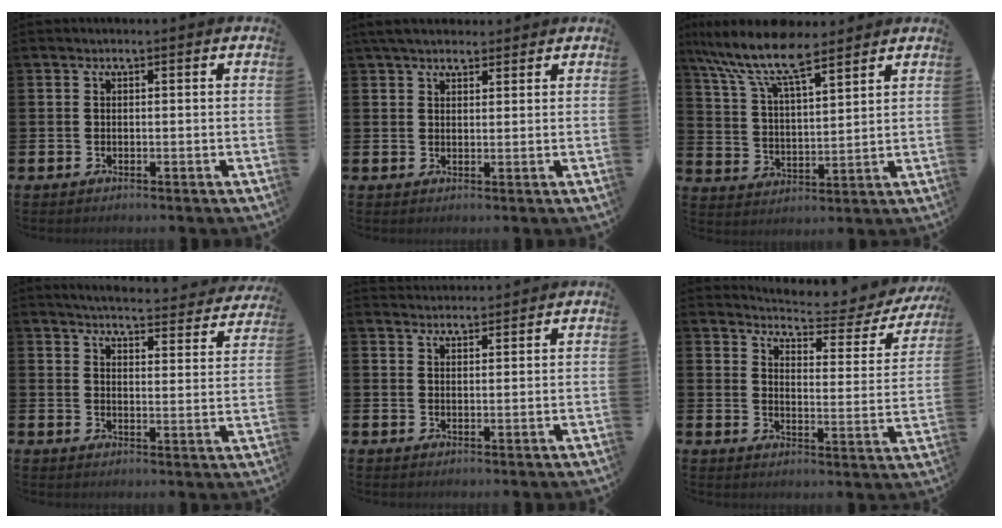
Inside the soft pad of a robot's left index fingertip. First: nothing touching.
{"total": 4.1, "force": [3.6, 1.5, 1.3], "torque": [-0.033, -0.005, 0.067]}
{"total": 10.3, "force": [8.5, 2.7, 5.1], "torque": [-0.125, -0.035, 0.151]}
{"total": 4.7, "force": [4.6, 0.4, 0.8], "torque": [-0.033, -0.039, 0.077]}
{"total": 2.6, "force": [2.6, 0.3, -0.2], "torque": [-0.002, -0.013, 0.048]}
{"total": 4.7, "force": [4.4, 0.6, 1.5], "torque": [-0.049, -0.037, 0.069]}